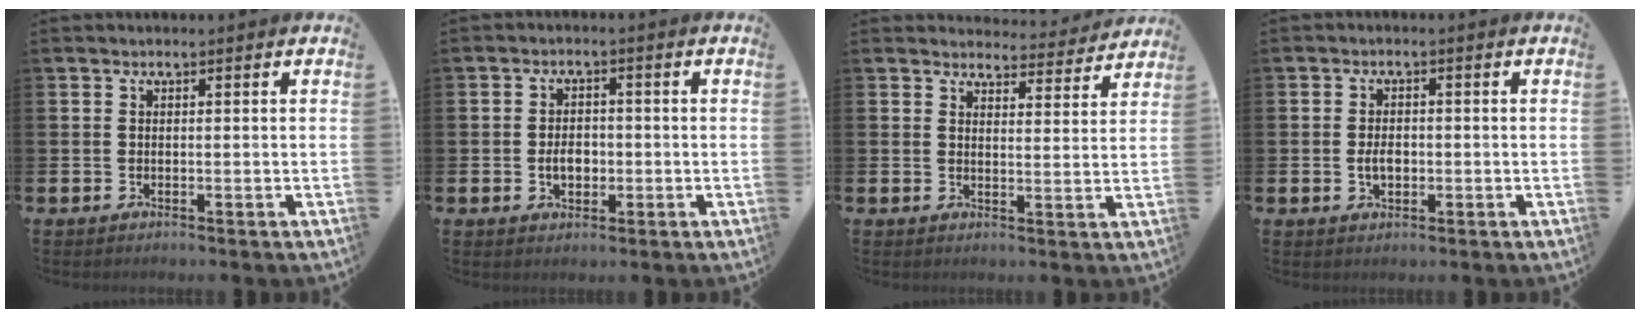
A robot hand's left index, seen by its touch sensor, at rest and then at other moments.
{"total": 3.3, "force": [-0.6, 2.3, 2.2], "torque": [-0.028, -0.002, -0.017]}
{"total": 3.8, "force": [3.7, 0.8, 0.0], "torque": [0.005, -0.031, 0.061]}
{"total": 2.6, "force": [-0.3, 1.7, 2.0], "torque": [-0.031, 0.001, -0.007]}